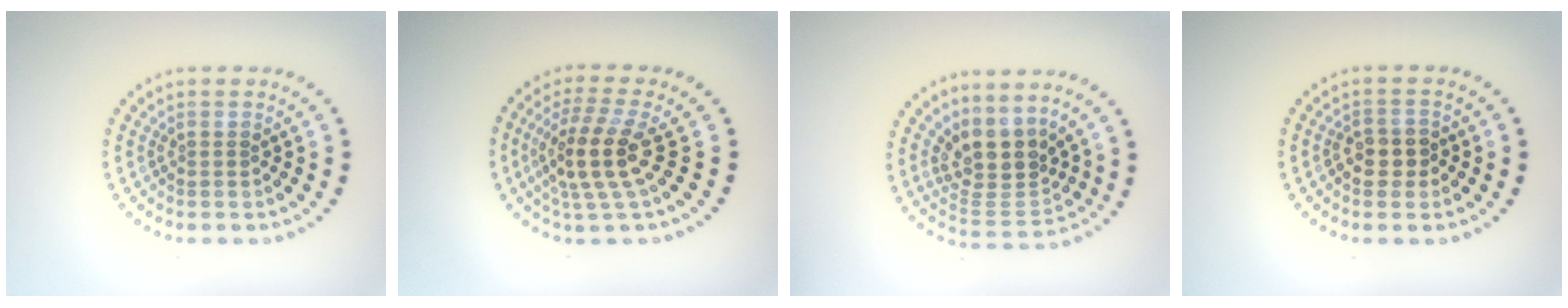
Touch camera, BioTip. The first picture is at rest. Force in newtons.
{"total": 4.4, "press": 3.7, "slide": 2.3}
{"total": 4.1, "press": 3.2, "slide": 2.5}
{"total": 1.9, "press": 1.8, "slide": 0.5}